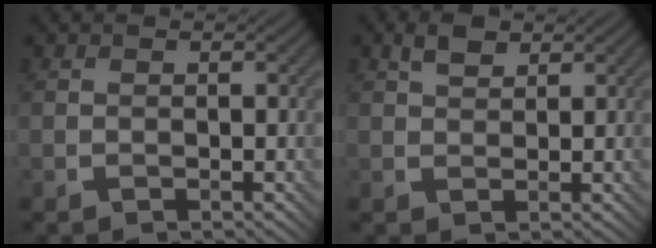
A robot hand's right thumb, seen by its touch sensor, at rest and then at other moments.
{"total": 2.3, "force": [1.4, 1.2, 1.4], "torque": [-0.028, 0.004, 0.024]}